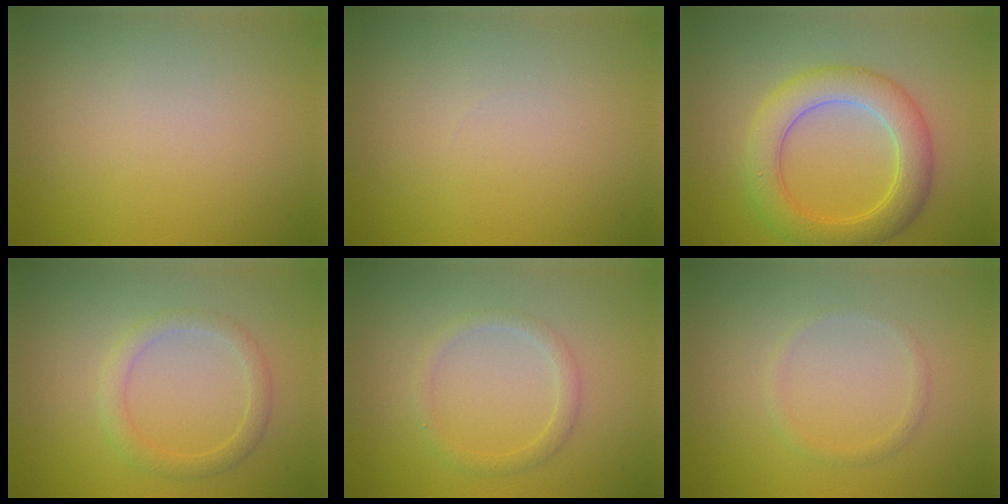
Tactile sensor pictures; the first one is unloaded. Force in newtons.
{"total": 0.0}
{"total": 5.4, "press": 5.4, "slide": 0.1}
{"total": 2.0, "press": 2.0, "slide": 0.1}
{"total": 1.6, "press": 1.6, "slide": 0.0}
{"total": 0.9, "press": 0.9, "slide": 0.1}